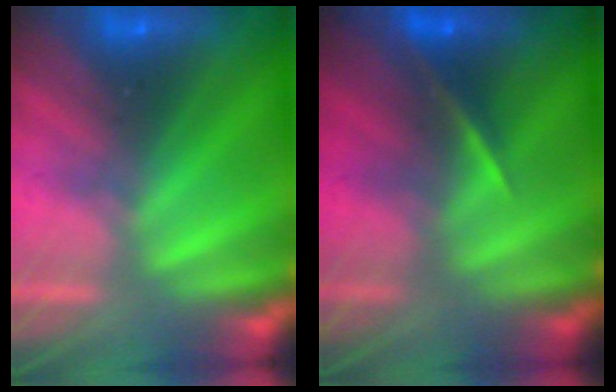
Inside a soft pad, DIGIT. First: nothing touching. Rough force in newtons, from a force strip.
{"total": 2.1}